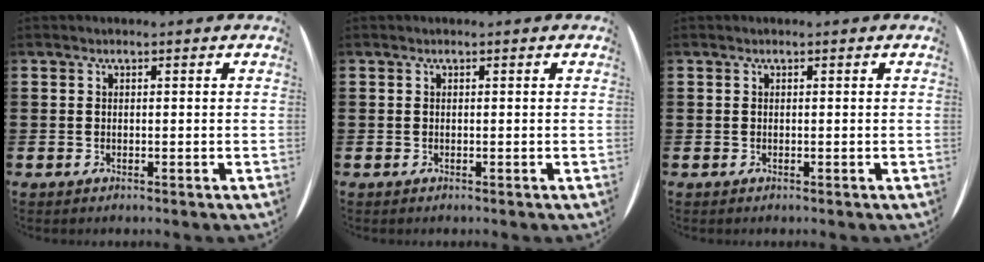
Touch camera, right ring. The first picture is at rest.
{"total": 0.0}
{"total": 0.0}